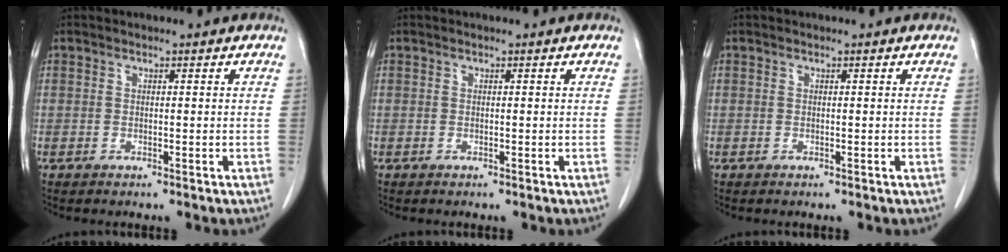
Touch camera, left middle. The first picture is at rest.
{"total": 0.0}
{"total": 0.0}